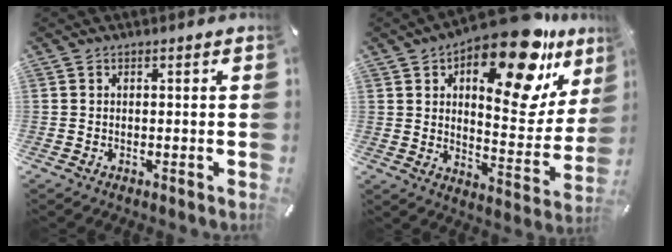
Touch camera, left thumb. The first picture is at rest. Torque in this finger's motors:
{"motor_torque": [2.50, 2.50, 1.49, -1.28, 0.24]}